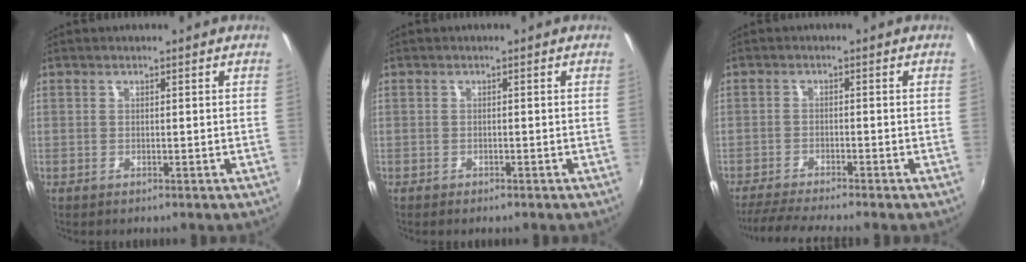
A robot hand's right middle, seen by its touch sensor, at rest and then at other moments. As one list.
[{"total": 1.0, "force": [-0.9, 0.3, 0.4], "torque": [-0.011, -0.003, -0.014]}, {"total": 6.9, "force": [-6.2, -0.7, 2.8], "torque": [-0.075, -0.018, -0.105]}]